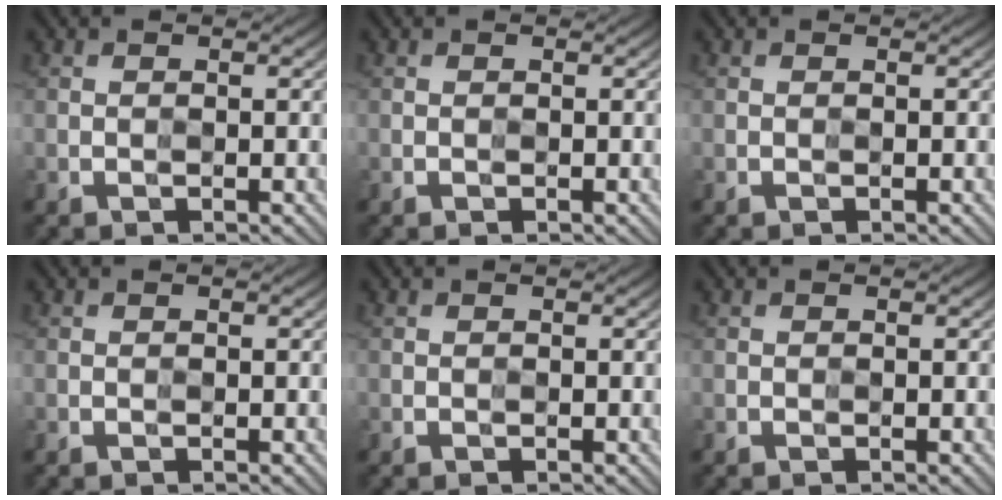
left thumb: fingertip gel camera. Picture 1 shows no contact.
{"total": 0.0}
{"total": 0.0}
{"total": 0.0}
{"total": 0.0}
{"total": 0.0}